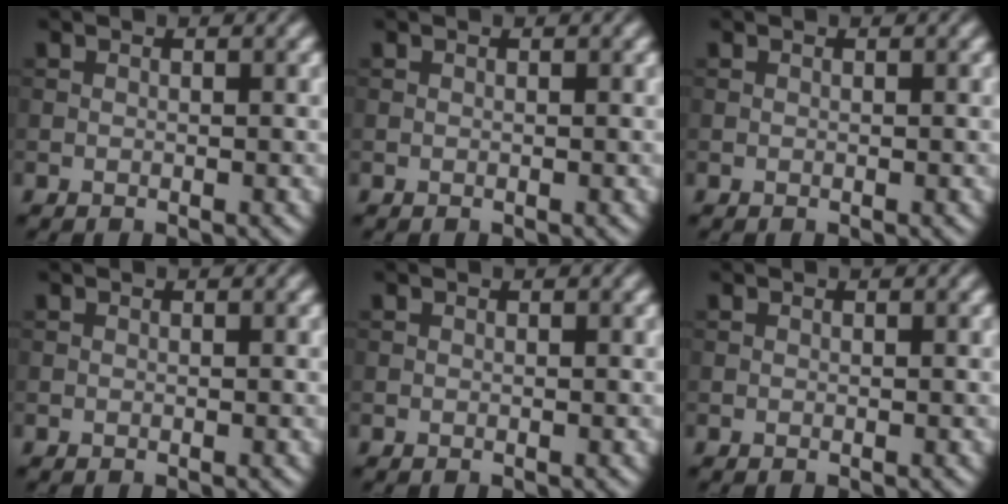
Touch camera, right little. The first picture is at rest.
{"total": 0.0}
{"total": 0.0}
{"total": 0.0}
{"total": 0.0}
{"total": 0.0}